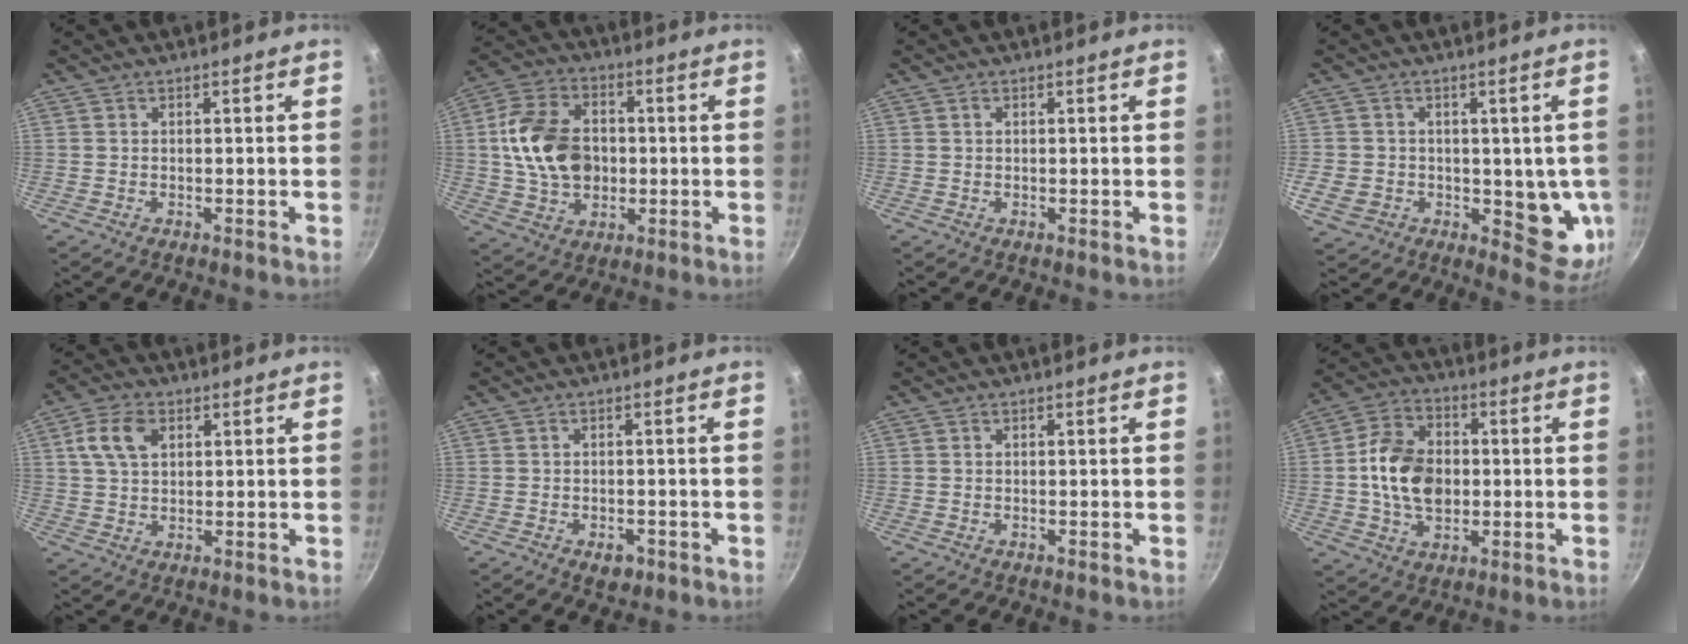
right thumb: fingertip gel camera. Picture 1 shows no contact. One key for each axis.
{"total": 15.6, "fx": 0.5, "fy": 11.4, "fz": 10.7, "tx": -0.178, "ty": 0.015, "tz": 0.005}
{"total": 0.6, "fx": 0.2, "fy": 0.4, "fz": 0.3, "tx": -0.004, "ty": 0.003, "tz": 0.004}
{"total": 13.4, "fx": -1.0, "fy": 9.6, "fz": 9.2, "tx": -0.107, "ty": -0.028, "tz": -0.008}
{"total": 7.2, "fx": 2.5, "fy": 4.7, "fz": 4.9, "tx": -0.084, "ty": 0.006, "tz": 0.043}
{"total": 2.9, "fx": -1.4, "fy": 1.8, "fz": 1.8, "tx": -0.023, "ty": 0.011, "tz": -0.013}
{"total": 0.0}
{"total": 13.5, "fx": -0.2, "fy": 9.5, "fz": 9.5, "tx": -0.146, "ty": 0.014, "tz": -0.012}